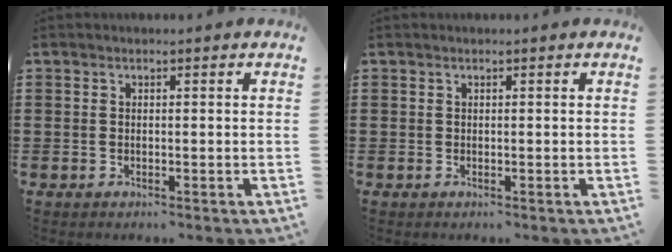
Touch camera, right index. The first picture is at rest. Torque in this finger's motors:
{"motor_torque": [0.33, 1.04, 0.02, 0.01]}